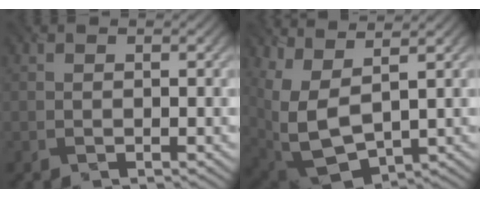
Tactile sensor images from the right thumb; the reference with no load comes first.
{"total": 11.9, "force": [3.6, 6.1, 9.5], "torque": [-0.234, -0.013, 0.091]}